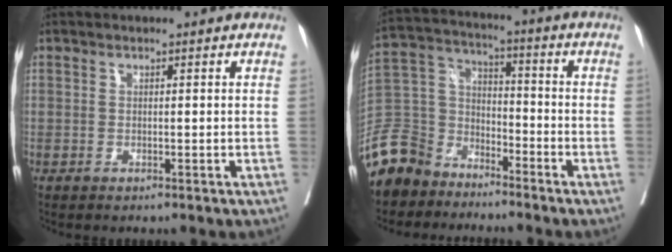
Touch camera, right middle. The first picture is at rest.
{"total": 13.9, "force": [-11.2, 7.6, 2.8], "torque": [-0.086, 0.022, -0.218]}